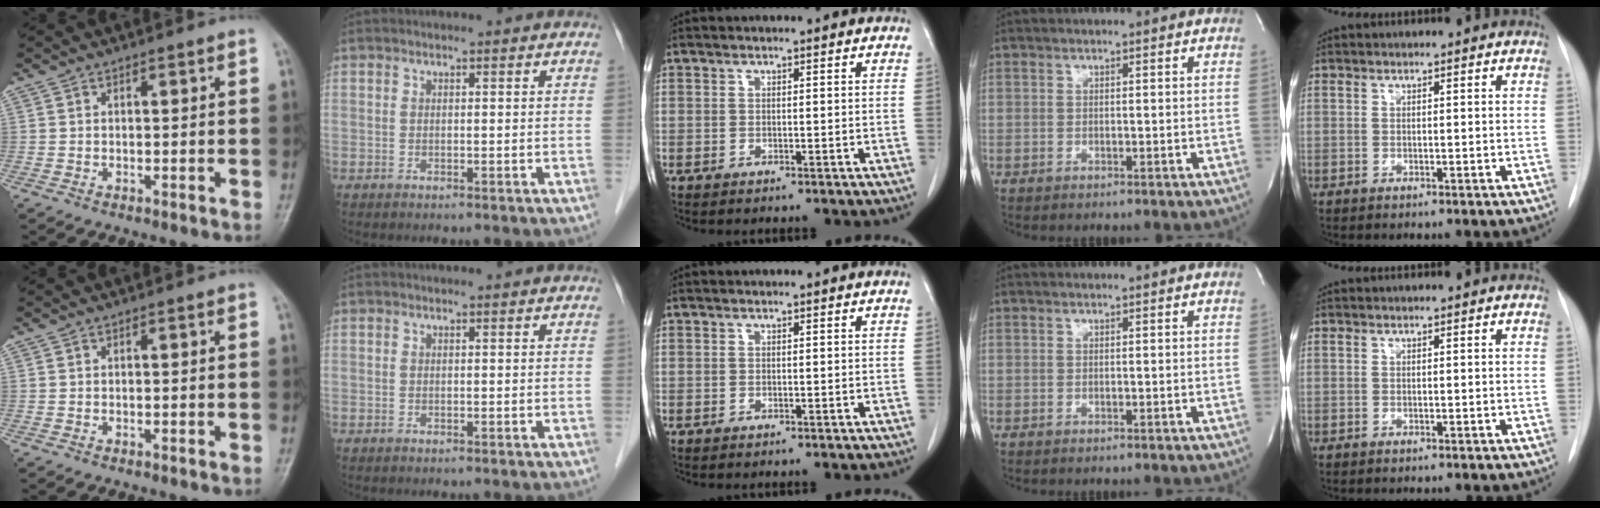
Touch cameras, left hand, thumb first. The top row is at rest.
{}